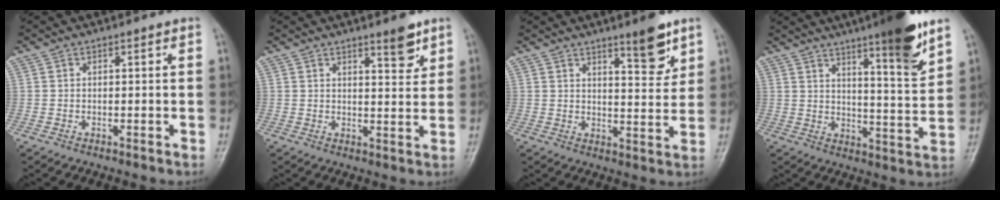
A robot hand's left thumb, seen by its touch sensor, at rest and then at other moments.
{"total": 5.0, "force": [3.4, 1.4, 3.5], "torque": [-0.037, -0.024, 0.048]}
{"total": 7.5, "force": [5.0, 1.9, 5.3], "torque": [-0.061, -0.037, 0.072]}
{"total": 13.4, "force": [8.7, 1.5, 10.1], "torque": [-0.134, -0.055, 0.130]}